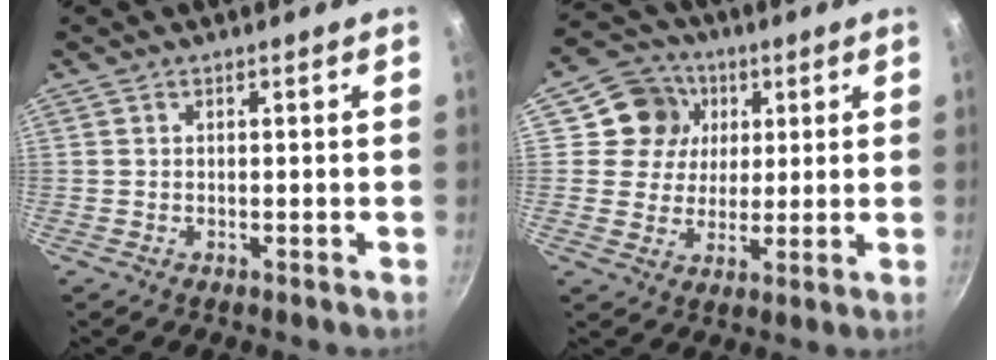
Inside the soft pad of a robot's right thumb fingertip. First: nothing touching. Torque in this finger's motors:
{"motor_torque": [-0.58, 0.69, -0.33, 0.09, -0.01]}